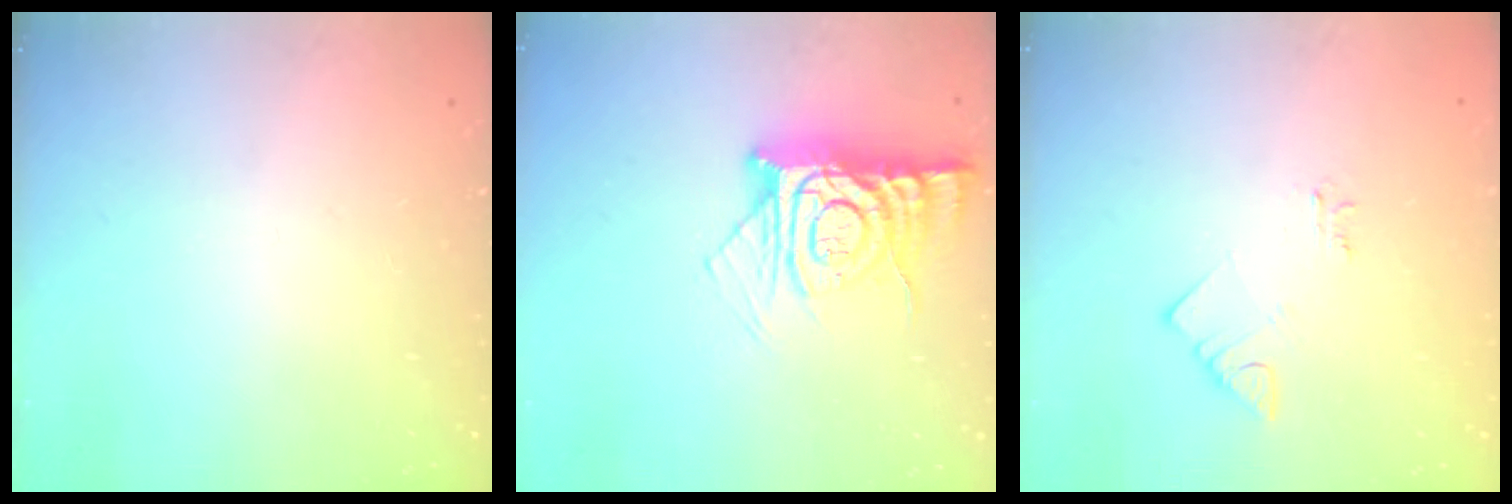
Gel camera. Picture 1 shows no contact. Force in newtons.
{"total": 12.8, "press": 12.8, "slide": 1.0}
{"total": 3.3, "press": 3.2, "slide": 0.4}